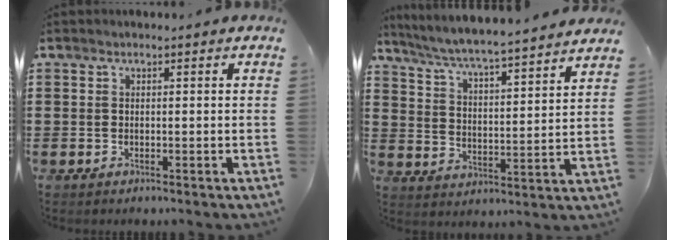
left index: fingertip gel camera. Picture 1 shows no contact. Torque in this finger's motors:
{"motor_torque": [0.29, 0.44, -0.05, 0.16]}